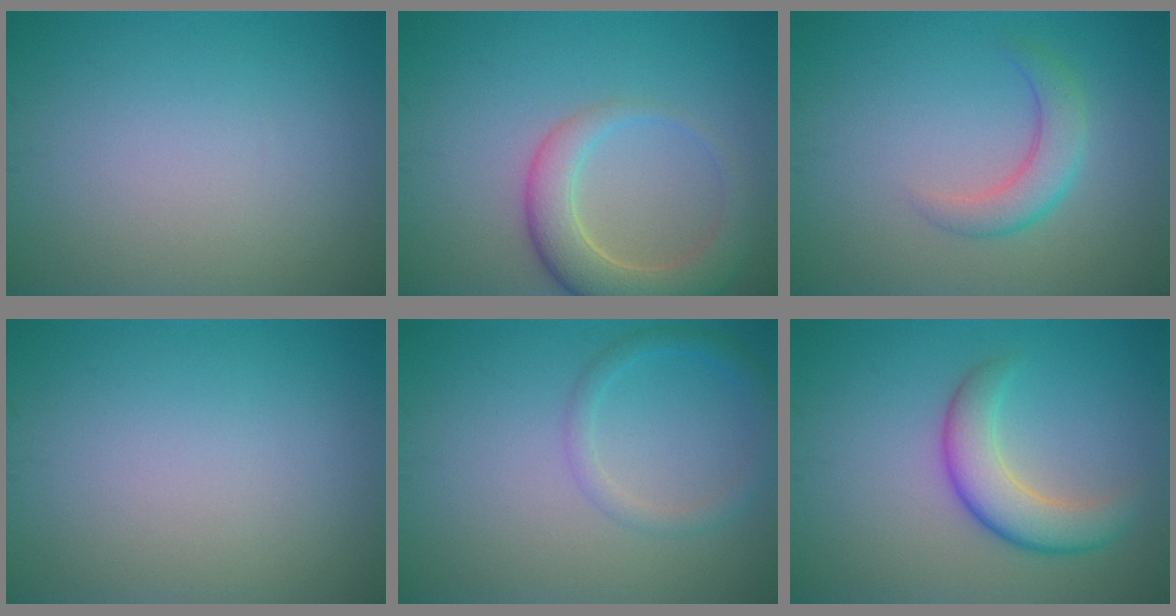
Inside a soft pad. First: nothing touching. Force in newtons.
{"total": 5.4, "press": 5.3, "slide": 0.8}
{"total": 3.0, "press": 3.0, "slide": 0.2}
{"total": 0.0}
{"total": 1.9, "press": 1.9, "slide": 0.2}
{"total": 4.6, "press": 4.6, "slide": 0.2}